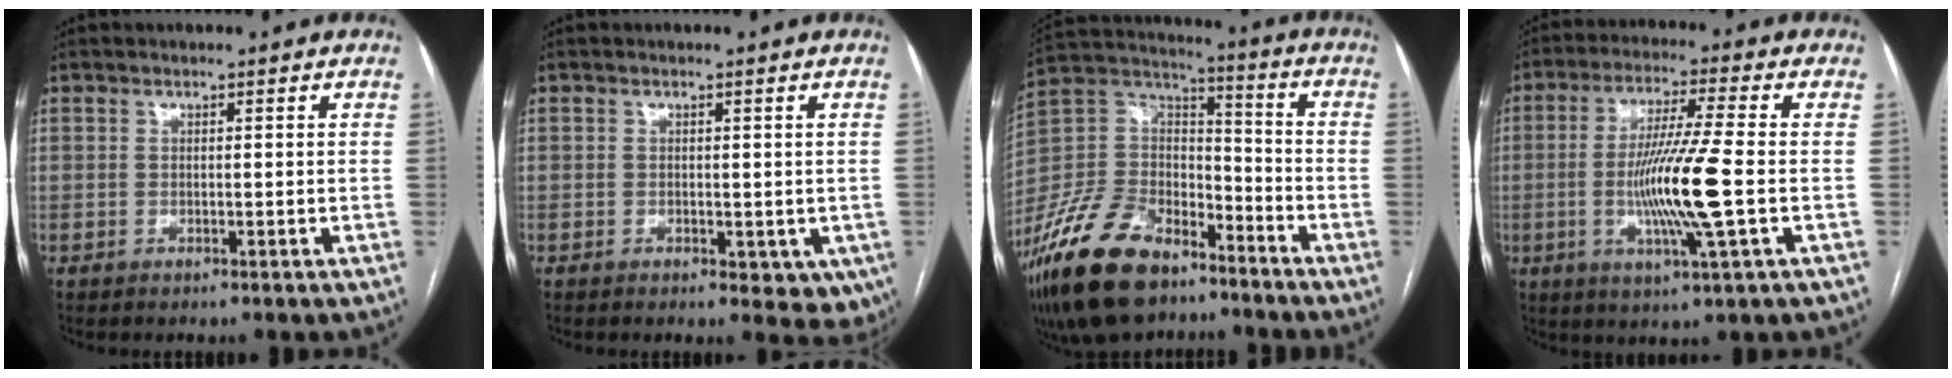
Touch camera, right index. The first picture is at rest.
{"total": 6.2, "force": [-2.1, 3.9, 4.3], "torque": [-0.028, -0.003, -0.027]}
{"total": 21.5, "force": [-14.9, 10.1, 11.7], "torque": [-0.275, 0.005, -0.276]}
{"total": 12.0, "force": [-1.9, -0.6, 11.9], "torque": [-0.232, -0.012, -0.040]}